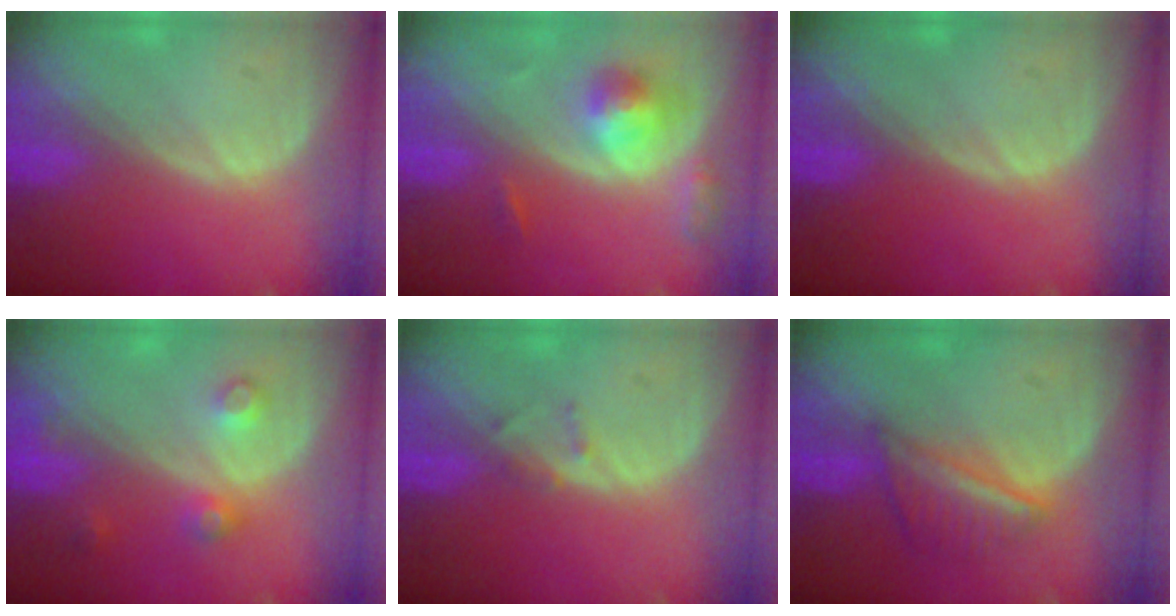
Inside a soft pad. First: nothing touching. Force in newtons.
{"total": 5.1, "press": 4.7, "slide": 1.9}
{"total": 0.0}
{"total": 3.5, "press": 3.3, "slide": 1.3}
{"total": 1.3, "press": 1.1, "slide": 0.8}
{"total": 5.6, "press": 5.3, "slide": 1.7}